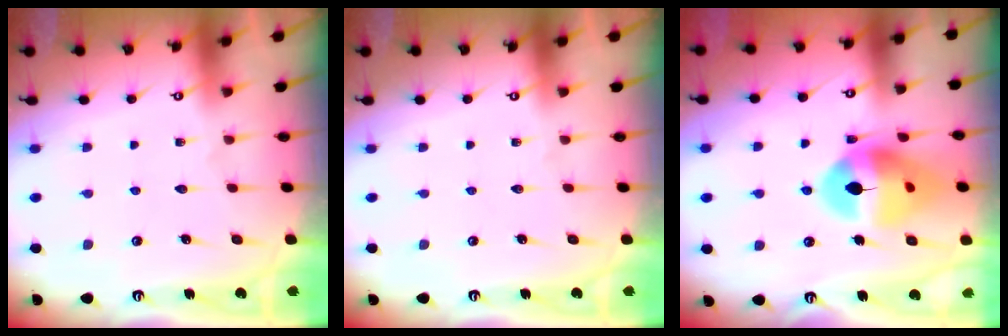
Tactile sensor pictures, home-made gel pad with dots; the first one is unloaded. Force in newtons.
{"total": 0.0}
{"total": 14.5, "press": 14.4, "slide": 1.5}